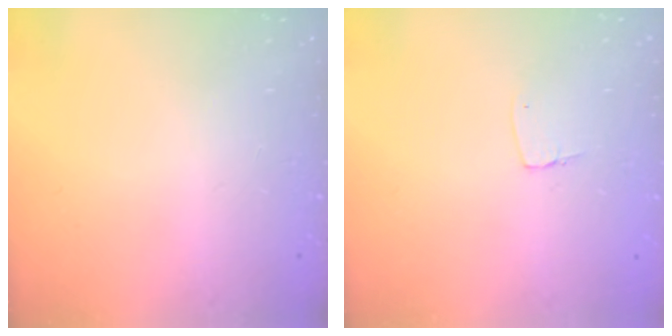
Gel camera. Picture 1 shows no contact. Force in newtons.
{"total": 4.4, "press": 4.4, "slide": 0.3}